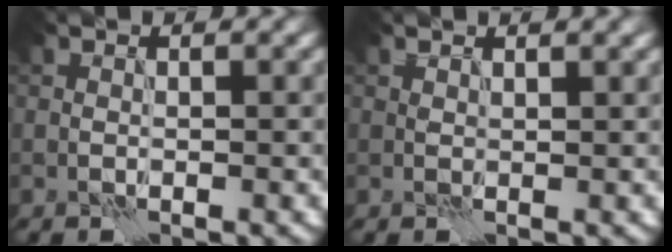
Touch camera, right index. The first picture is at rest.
{"total": 1.2, "force": [0.9, 0.4, 0.7], "torque": [-0.006, 0.001, 0.010]}